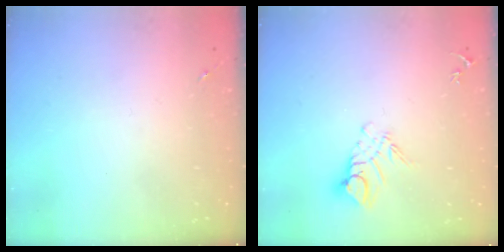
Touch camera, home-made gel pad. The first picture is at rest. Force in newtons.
{"total": 9.1, "press": 9.1, "slide": 0.9}